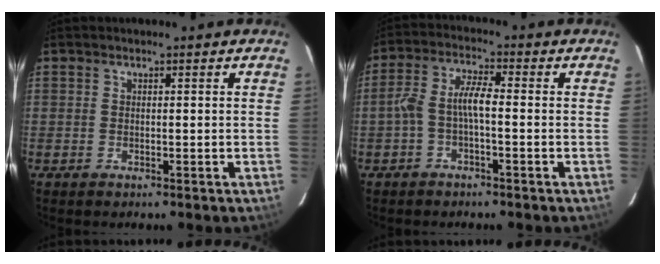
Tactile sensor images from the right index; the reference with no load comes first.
{"total": 5.0, "force": [-1.4, 1.4, 4.6], "torque": [-0.103, 0.016, -0.028]}